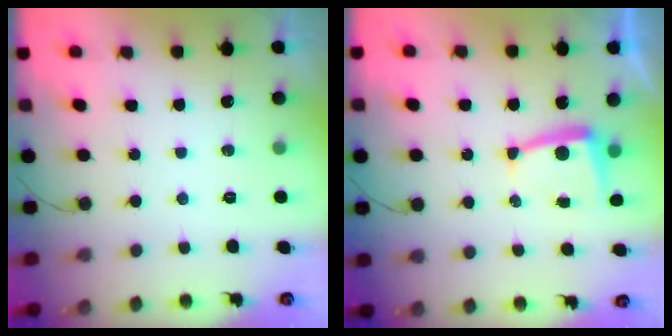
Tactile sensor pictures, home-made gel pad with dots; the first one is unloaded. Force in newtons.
{"total": 6.0, "press": 6.0, "slide": 0.6}